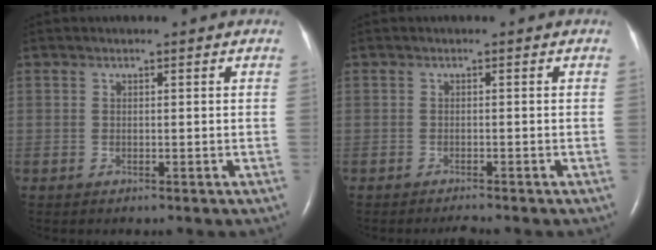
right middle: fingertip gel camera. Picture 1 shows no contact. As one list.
[{"total": 1.2, "force": [-1.1, -0.2, 0.3], "torque": [-0.010, -0.005, -0.016]}]